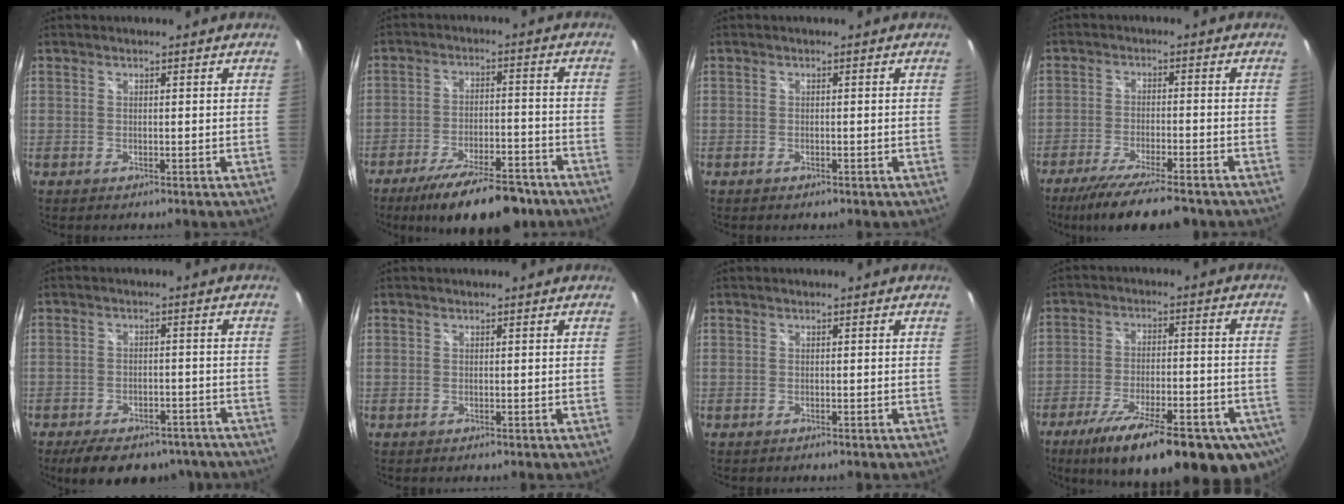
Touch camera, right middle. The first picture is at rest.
{"total": 16.4, "force": [-12.7, 4.6, 9.2], "torque": [-0.168, -0.021, -0.184]}
{"total": 1.0, "force": [-0.6, 0.6, 0.5], "torque": [-0.009, -0.002, -0.009]}
{"total": 12.8, "force": [-10.6, 1.8, 7.0], "torque": [-0.142, -0.028, -0.169]}
{"total": 13.7, "force": [-10.5, 6.2, 6.2], "torque": [-0.128, 0.002, -0.133]}
{"total": 0.0}
{"total": 0.0}
{"total": 24.8, "force": [-15.8, 7.1, 17.8], "torque": [-0.294, -0.061, -0.219]}